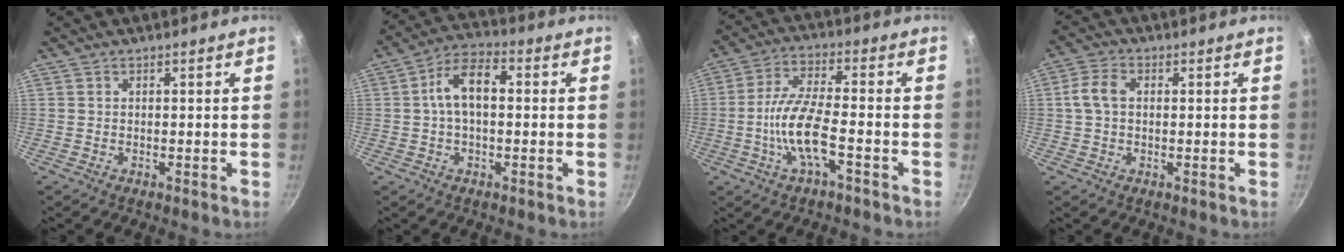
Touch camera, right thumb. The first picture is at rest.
{"total": 9.0, "force": [0.7, 5.0, 7.5], "torque": [-0.138, 0.028, 0.005]}
{"total": 10.5, "force": [-3.0, 3.4, 9.5], "torque": [-0.200, 0.030, -0.057]}
{"total": 5.0, "force": [0.6, 3.4, 3.7], "torque": [-0.079, 0.014, 0.007]}